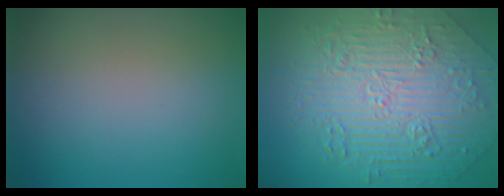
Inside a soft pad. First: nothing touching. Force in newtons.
{"total": 8.4, "press": 6.7, "slide": 5.1}